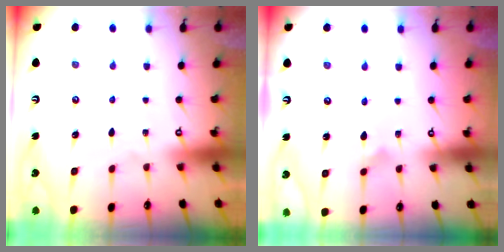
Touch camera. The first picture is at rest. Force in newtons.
{"total": 2.5, "press": 2.5, "slide": 0.1}